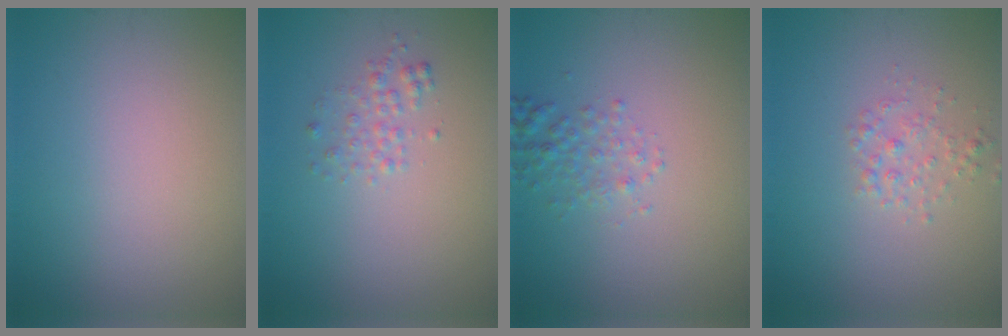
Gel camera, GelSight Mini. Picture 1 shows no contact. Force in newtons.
{"total": 1.4, "press": 1.4, "slide": 0.0}
{"total": 1.7, "press": 1.7, "slide": 0.1}
{"total": 1.5, "press": 1.5, "slide": 0.0}